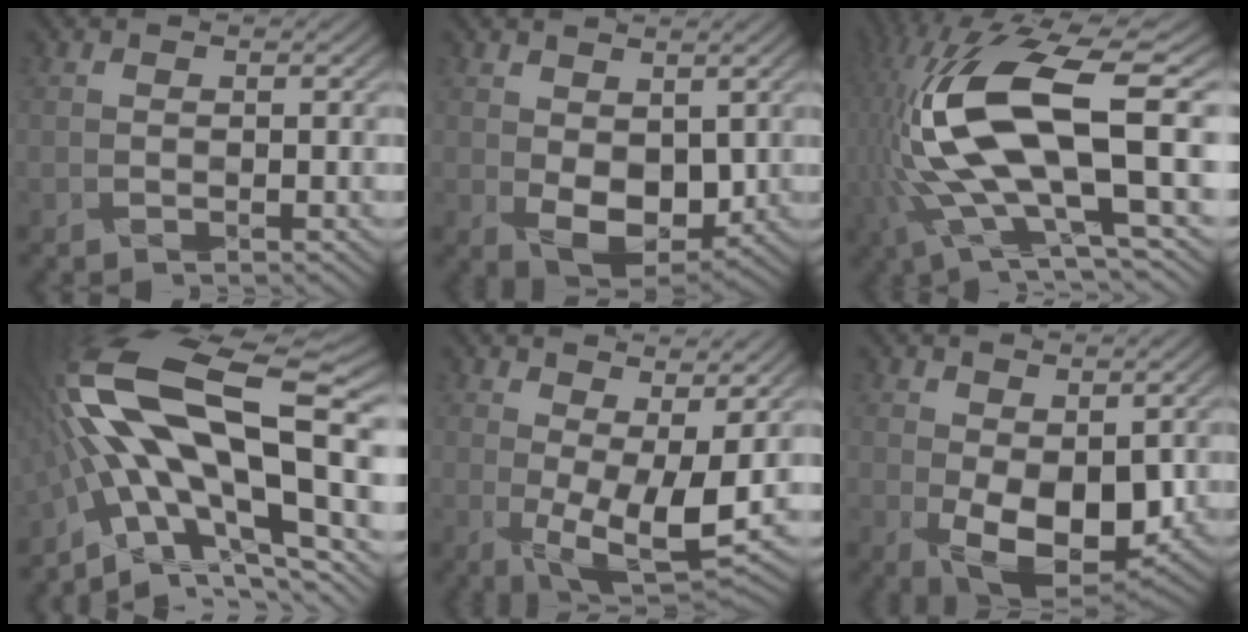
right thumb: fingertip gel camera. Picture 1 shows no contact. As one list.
[{"total": 6.7, "force": [0.5, 4.3, 5.1], "torque": [-0.101, -0.014, 0.016]}, {"total": 17.3, "force": [-0.4, 6.2, 16.1], "torque": [-0.349, -0.005, 0.008]}, {"total": 19.6, "force": [-2.6, 7.4, 18.0], "torque": [-0.324, 0.015, -0.061]}, {"total": 10.6, "force": [2.1, 3.9, 9.6], "torque": [-0.164, -0.004, 0.043]}, {"total": 9.2, "force": [-0.8, 5.1, 7.6], "torque": [-0.137, -0.017, -0.004]}]